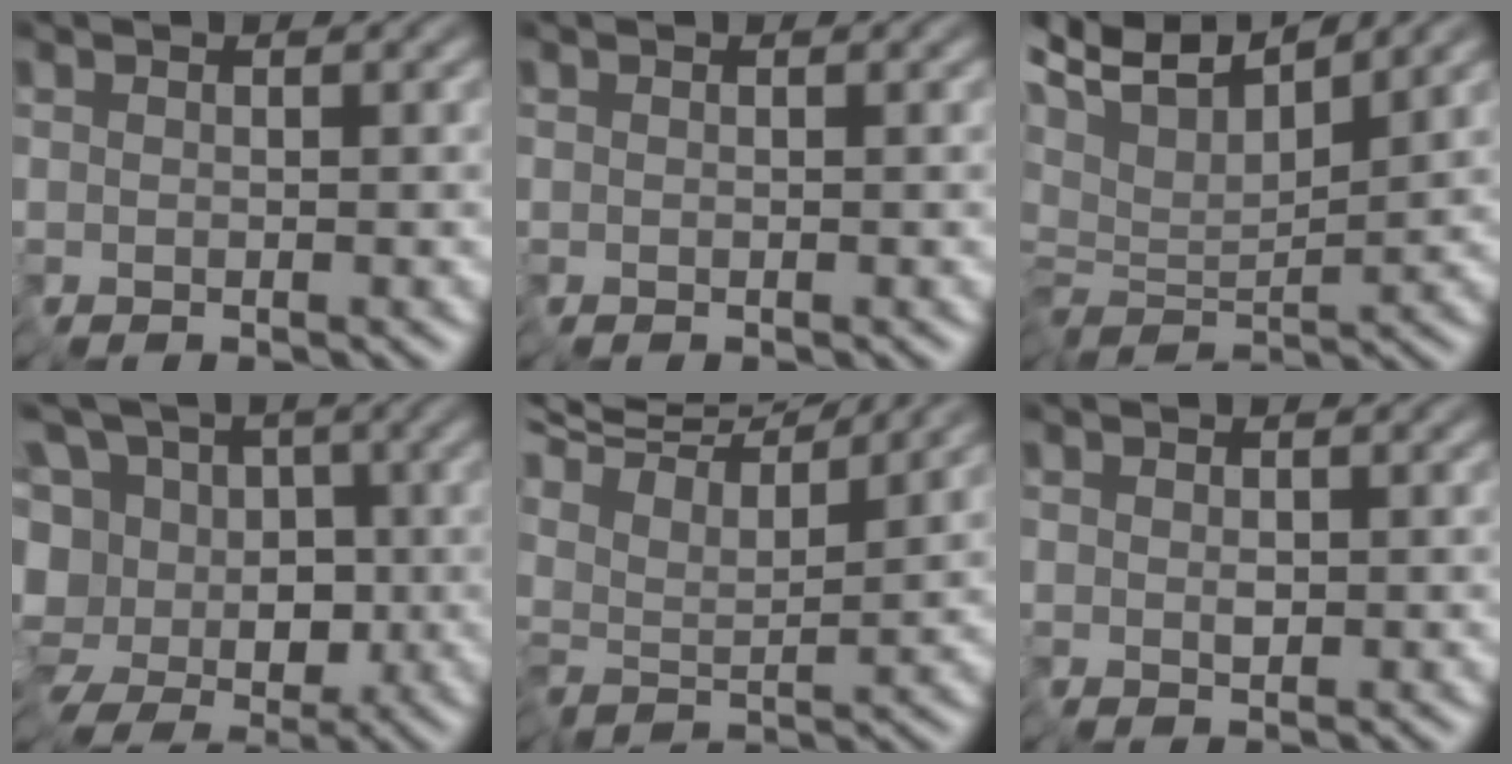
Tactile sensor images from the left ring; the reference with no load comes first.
{"total": 0.0}
{"total": 4.9, "force": [3.8, 0.3, 3.1], "torque": [-0.072, 0.013, 0.065]}
{"total": 10.6, "force": [-0.8, 9.1, 5.5], "torque": [-0.126, 0.011, -0.022]}
{"total": 8.6, "force": [8.0, 0.7, 3.3], "torque": [-0.099, 0.017, 0.121]}
{"total": 0.8, "force": [0.3, 0.5, 0.5], "torque": [-0.009, -0.001, 0.009]}